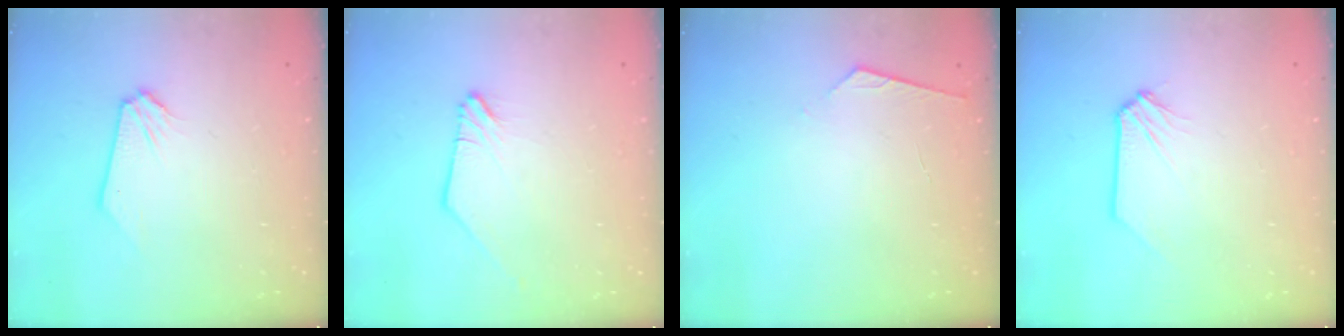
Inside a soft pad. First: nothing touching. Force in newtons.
{"total": 0.6, "press": 0.6, "slide": 0.2}
{"total": 5.7, "press": 5.6, "slide": 0.6}
{"total": 0.6, "press": 0.6, "slide": 0.1}